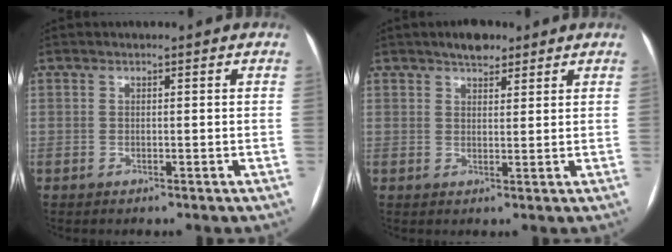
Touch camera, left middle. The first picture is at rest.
{"total": 3.7, "force": [2.8, 1.6, 1.7], "torque": [-0.030, 0.009, 0.044]}